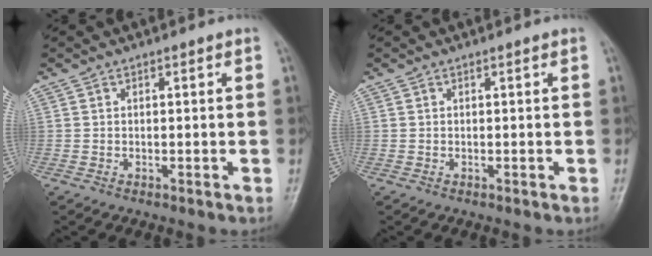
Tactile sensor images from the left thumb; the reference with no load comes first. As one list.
[{"total": 0.0}]